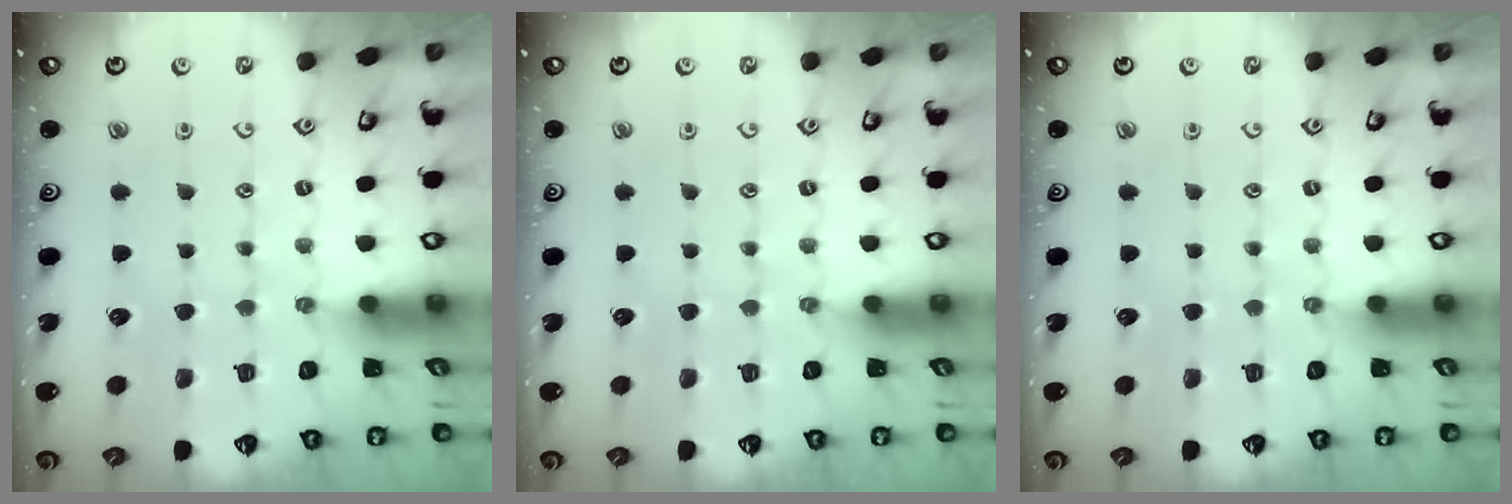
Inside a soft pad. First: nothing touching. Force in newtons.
{"total": 0.0}
{"total": 0.0}